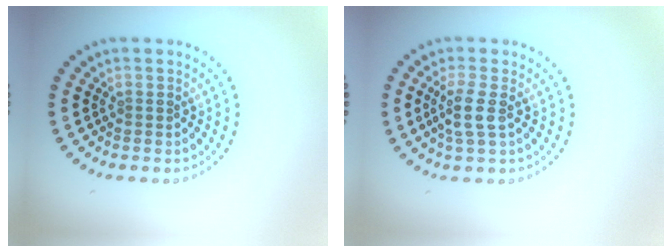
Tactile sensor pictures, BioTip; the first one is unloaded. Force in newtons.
{"total": 2.4, "press": 2.0, "slide": 1.3}